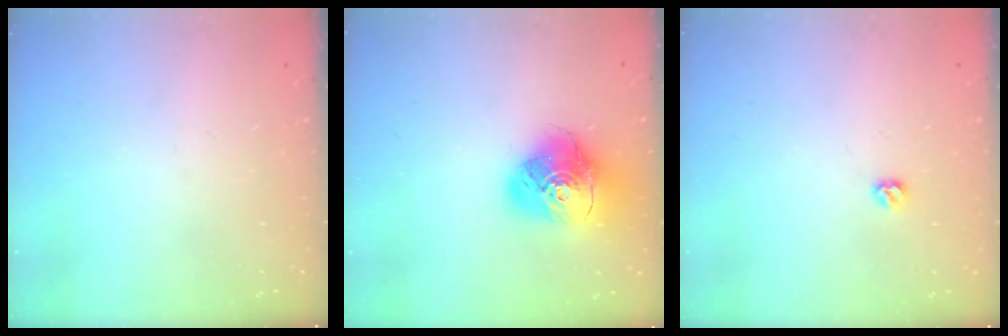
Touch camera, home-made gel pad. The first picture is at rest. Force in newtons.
{"total": 16.7, "press": 16.6, "slide": 2.2}
{"total": 5.1, "press": 5.0, "slide": 0.7}